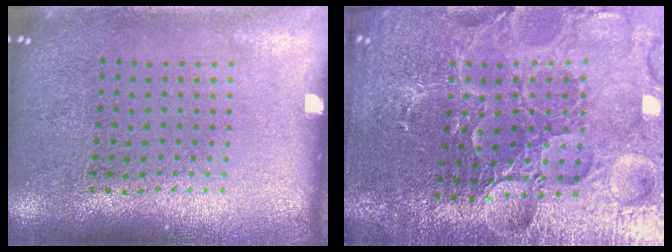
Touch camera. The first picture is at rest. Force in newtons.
{"total": 5.3, "press": 5.0, "slide": 1.6}